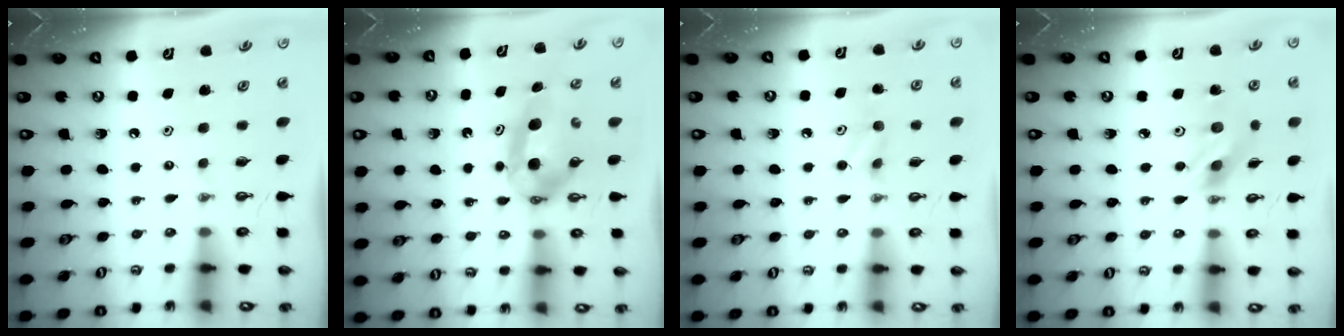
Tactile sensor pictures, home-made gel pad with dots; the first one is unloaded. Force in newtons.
{"total": 6.1, "press": 5.5, "slide": 2.6}
{"total": 4.9, "press": 4.9, "slide": 0.6}
{"total": 7.8, "press": 7.8, "slide": 0.3}